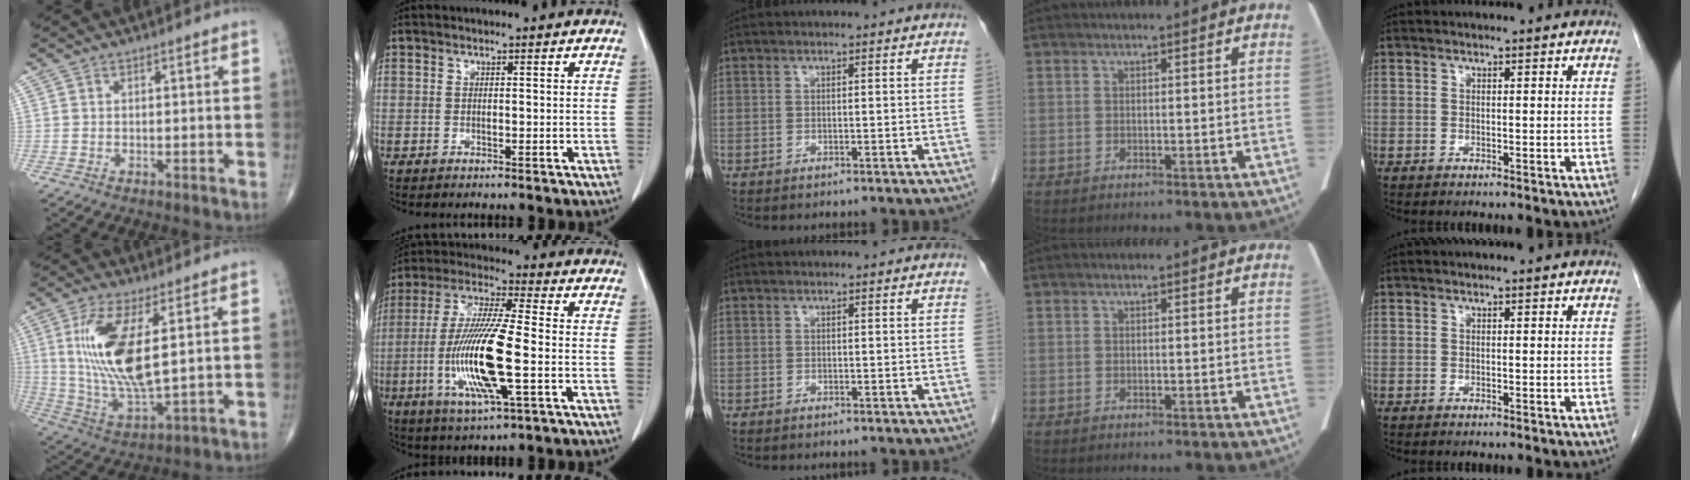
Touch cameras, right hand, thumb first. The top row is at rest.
{"thumb": {"total": 15.9, "force": [3.6, 5.4, 14.6], "torque": [-0.307, -0.027, 0.079]}, "index": {"total": 15.2, "force": [-3.2, 1.5, 14.8], "torque": [-0.304, -0.015, -0.061]}, "middle": {"total": 0.7, "force": [-0.5, 0.3, 0.2], "torque": [-0.005, 0.000, -0.009]}}